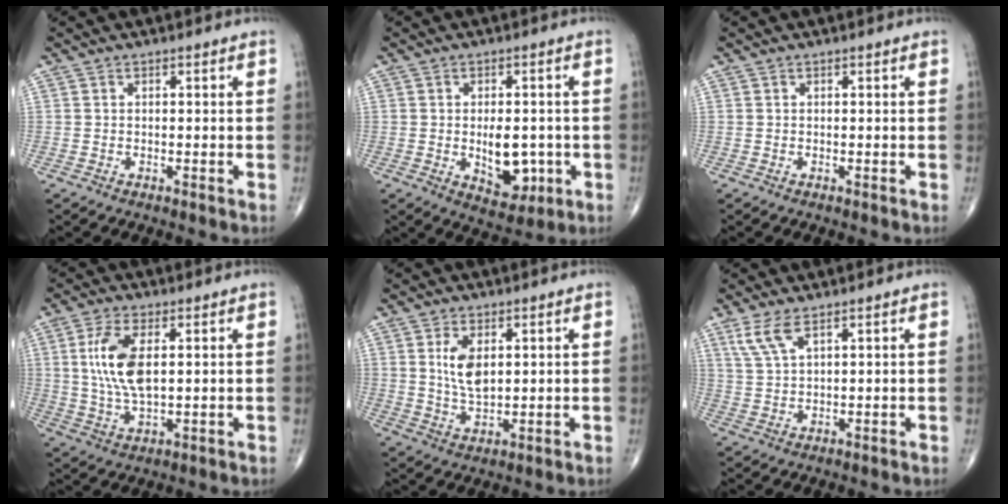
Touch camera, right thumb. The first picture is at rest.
{"total": 8.6, "force": [-1.4, 5.1, 6.9], "torque": [-0.074, -0.003, -0.006]}
{"total": 0.0}
{"total": 10.1, "force": [2.0, 4.4, 8.9], "torque": [-0.186, -0.008, 0.040]}
{"total": 6.5, "force": [1.7, 3.4, 5.3], "torque": [-0.092, -0.012, 0.038]}
{"total": 4.8, "force": [2.9, 1.5, 3.5], "torque": [-0.084, -0.005, 0.070]}